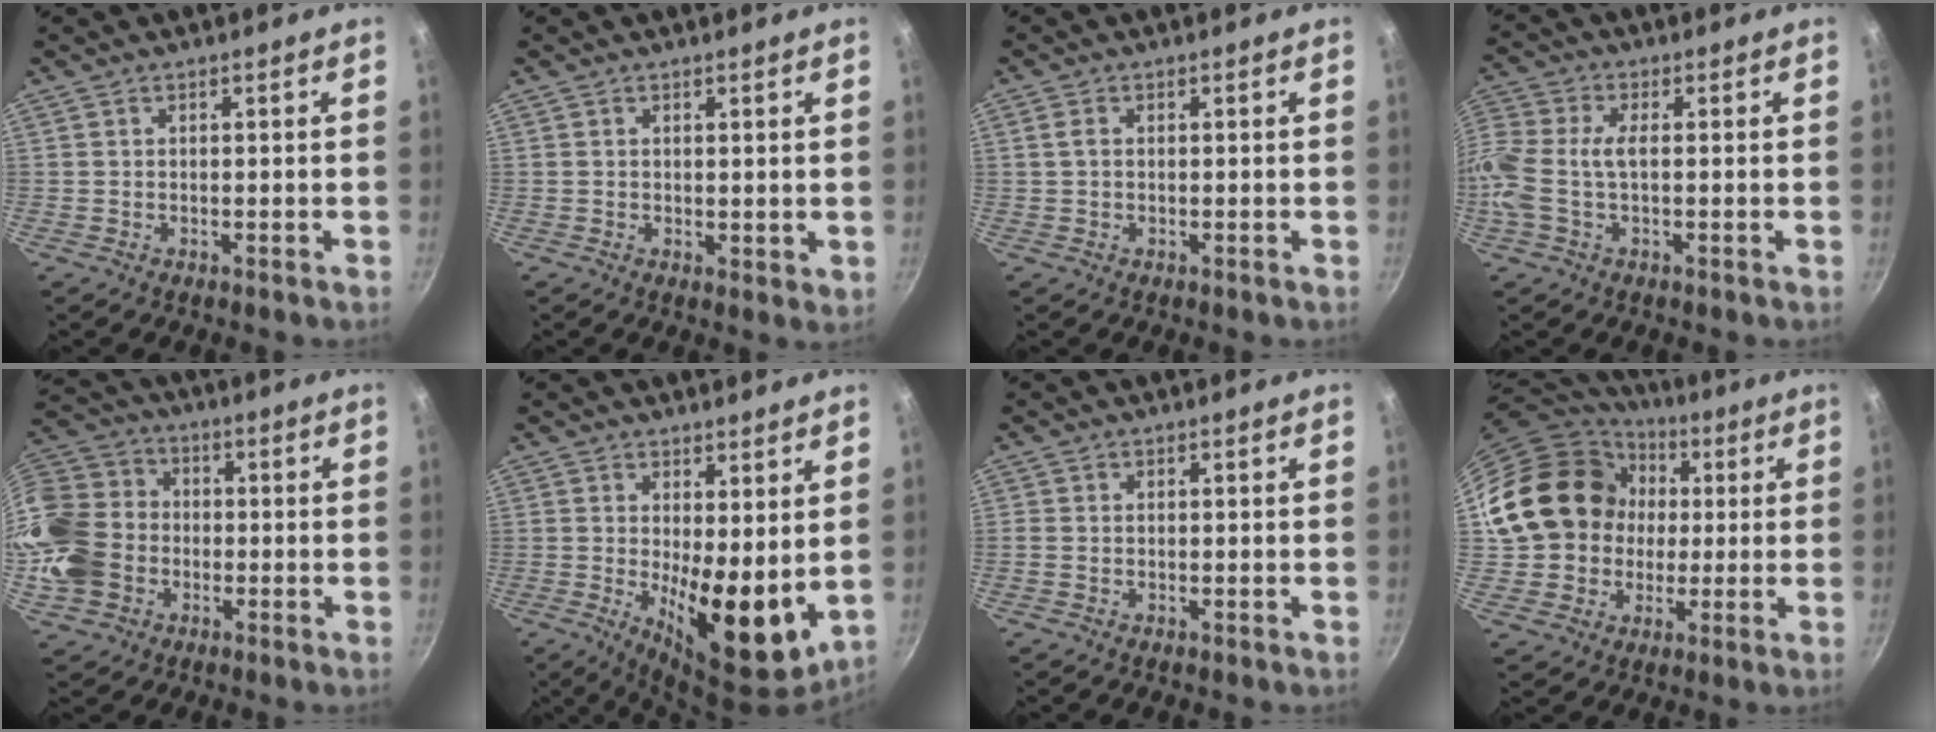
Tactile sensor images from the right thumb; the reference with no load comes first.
{"total": 1.7, "force": [0.9, 0.8, 1.2], "torque": [-0.012, -0.012, 0.010]}
{"total": 1.6, "force": [0.3, 1.1, 1.2], "torque": [-0.024, 0.003, 0.004]}
{"total": 10.8, "force": [-0.6, 5.7, 9.1], "torque": [-0.213, 0.018, -0.028]}
{"total": 17.8, "force": [-3.3, 14.6, 9.5], "torque": [-0.196, 0.042, -0.068]}
{"total": 12.7, "force": [0.7, 4.8, 11.7], "torque": [-0.152, -0.038, 0.018]}
{"total": 0.8, "force": [-0.1, 0.6, 0.4], "torque": [-0.010, 0.003, -0.003]}
{"total": 18.6, "force": [1.8, 16.5, 8.4], "torque": [-0.131, 0.035, 0.036]}